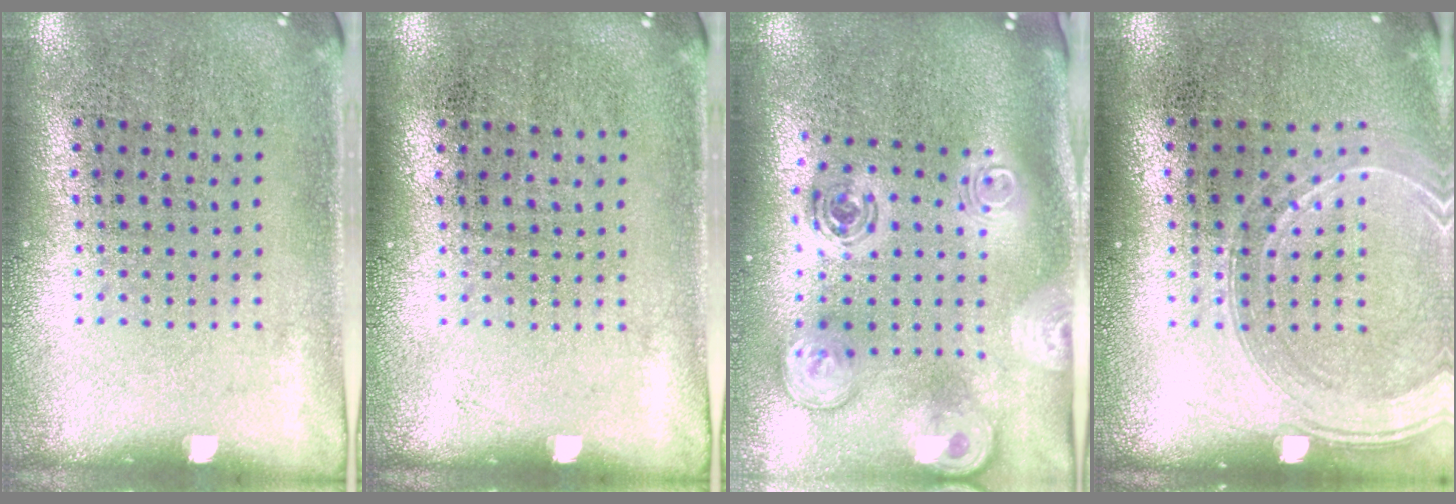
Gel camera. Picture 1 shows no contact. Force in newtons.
{"total": 0.0}
{"total": 2.6, "press": 1.8, "slide": 1.8}
{"total": 1.6, "press": 1.6, "slide": 0.3}